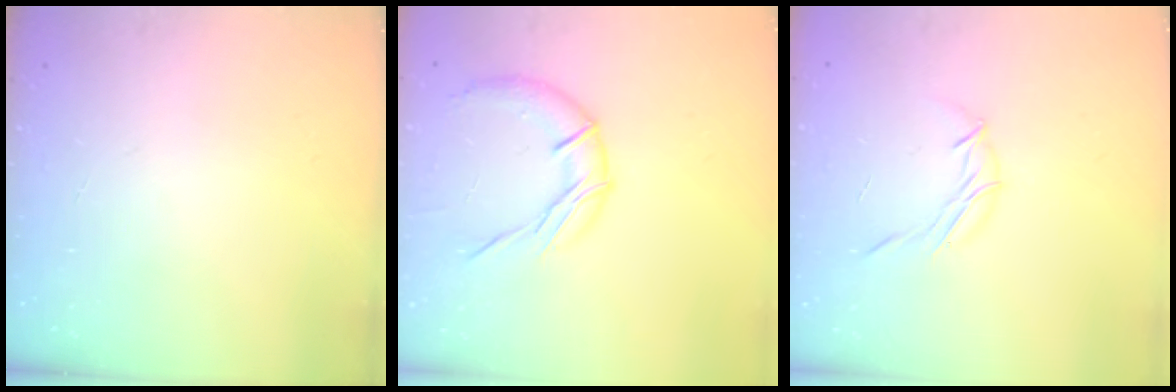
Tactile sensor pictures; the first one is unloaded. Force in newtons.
{"total": 11.8, "press": 11.8, "slide": 0.6}
{"total": 6.3, "press": 6.1, "slide": 1.5}